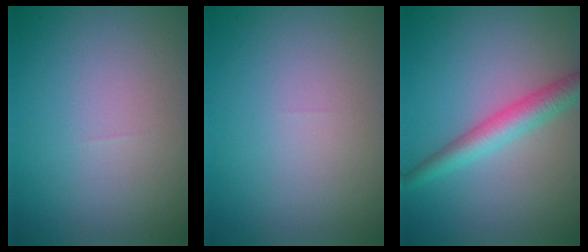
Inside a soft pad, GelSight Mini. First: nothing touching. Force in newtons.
{"total": 0.0}
{"total": 3.4, "press": 3.4, "slide": 0.0}